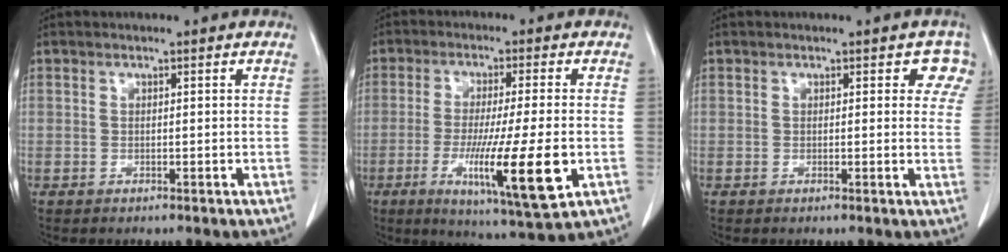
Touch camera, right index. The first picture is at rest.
{"total": 13.6, "force": [-3.6, 0.3, 13.1], "torque": [-0.222, -0.038, -0.055]}
{"total": 3.9, "force": [2.3, 2.2, 2.3], "torque": [-0.005, 0.005, 0.011]}